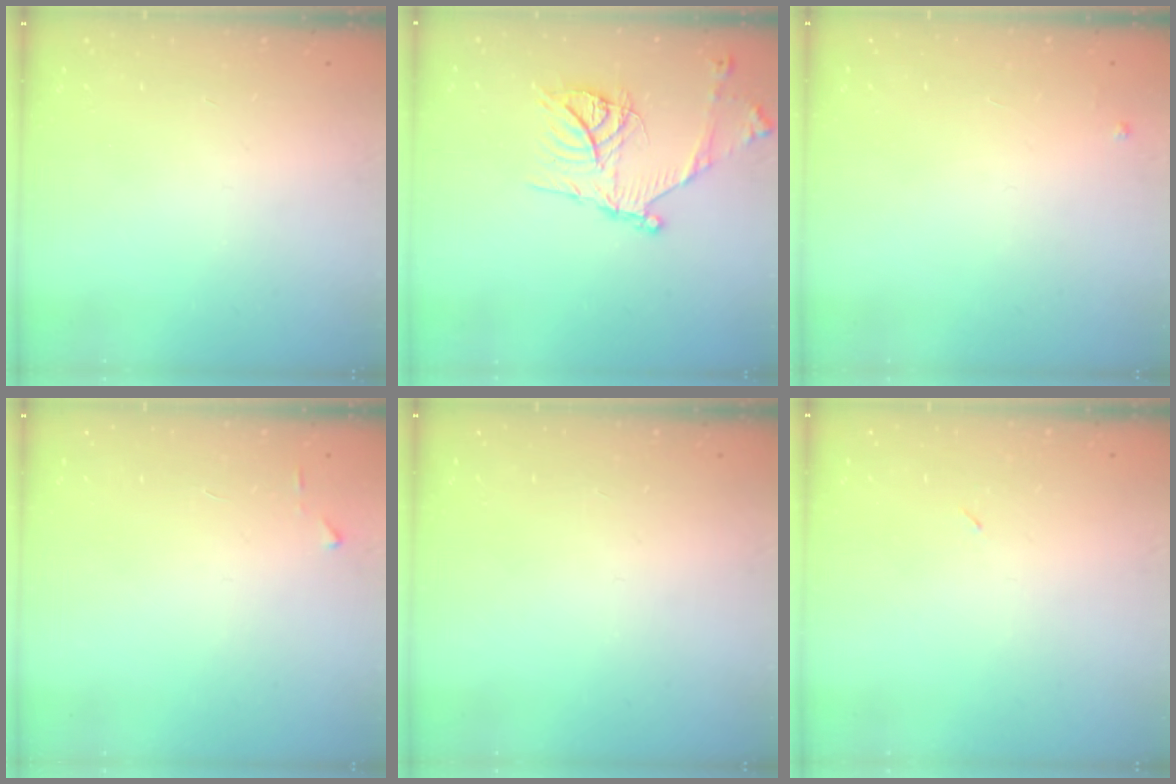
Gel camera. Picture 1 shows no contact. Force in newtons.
{"total": 18.1, "press": 18.0, "slide": 1.7}
{"total": 2.4, "press": 2.4, "slide": 0.4}
{"total": 3.7, "press": 3.7, "slide": 0.4}
{"total": 0.0}
{"total": 2.1, "press": 1.9, "slide": 1.0}